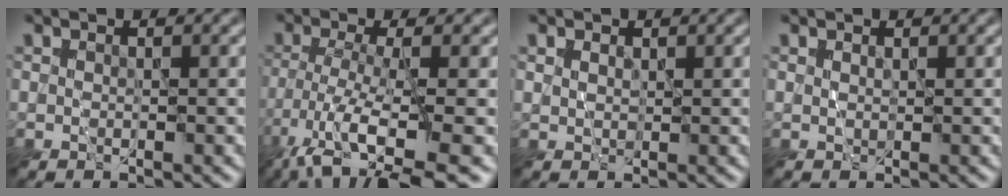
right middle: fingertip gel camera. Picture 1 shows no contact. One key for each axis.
{"total": 9.1, "fx": -5.7, "fy": 2.2, "fz": 6.8, "tx": -0.123, "ty": -0.009, "tz": -0.101}
{"total": 0.9, "fx": 0.6, "fy": 0.6, "fz": 0.4, "tx": -0.008, "ty": -0.001, "tz": 0.013}
{"total": 0.0}